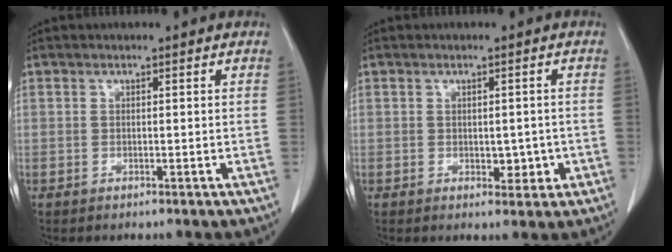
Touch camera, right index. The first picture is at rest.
{"total": 2.9, "force": [-0.6, 1.7, 2.3], "torque": [-0.023, 0.000, 0.000]}